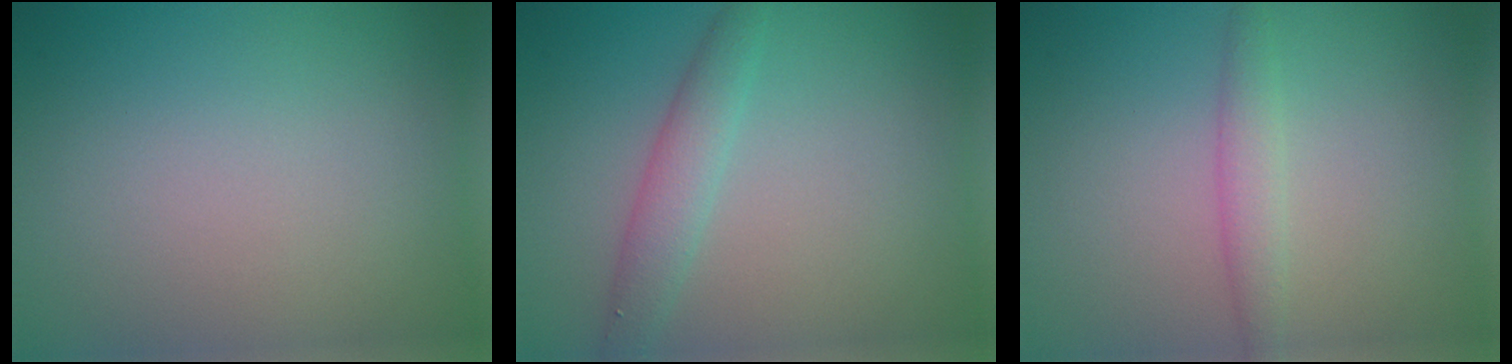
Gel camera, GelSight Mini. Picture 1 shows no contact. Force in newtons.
{"total": 2.4, "press": 2.4, "slide": 0.1}
{"total": 1.9, "press": 1.9, "slide": 0.0}